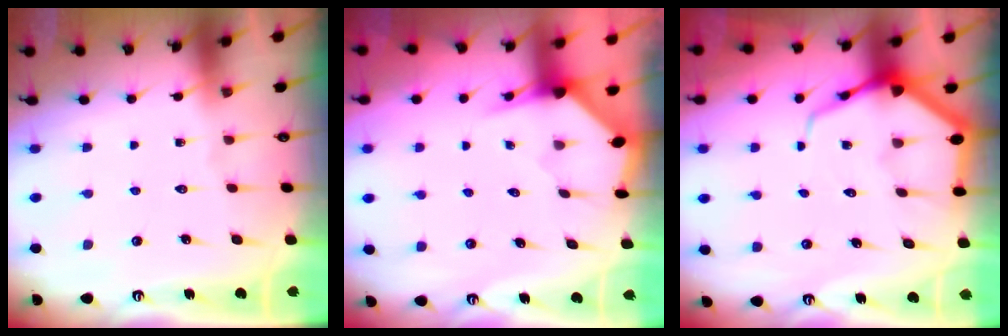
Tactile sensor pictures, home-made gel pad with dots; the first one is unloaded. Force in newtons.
{"total": 3.2, "press": 3.2, "slide": 0.3}
{"total": 6.9, "press": 6.9, "slide": 0.7}